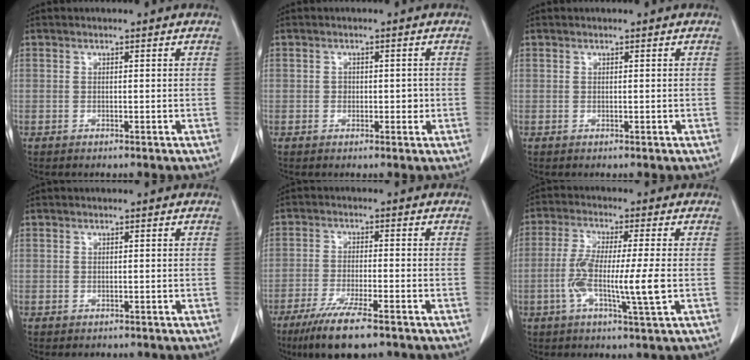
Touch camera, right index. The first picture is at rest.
{"total": 1.9, "force": [-0.2, 1.5, 1.3], "torque": [-0.014, 0.003, -0.001]}
{"total": 0.0}
{"total": 0.6, "force": [-0.2, 0.6, 0.0], "torque": [0.001, 0.006, -0.005]}
{"total": 9.1, "force": [-6.3, 0.9, 6.5], "torque": [-0.115, -0.023, -0.103]}
{"total": 9.5, "force": [-1.7, 0.2, 9.4], "torque": [-0.178, -0.009, -0.038]}